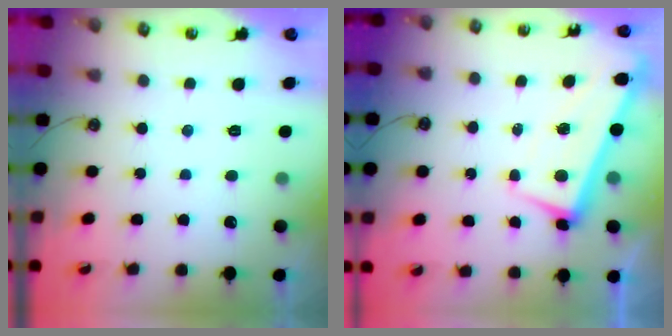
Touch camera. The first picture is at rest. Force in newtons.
{"total": 1.5, "press": 0.3, "slide": 1.5}